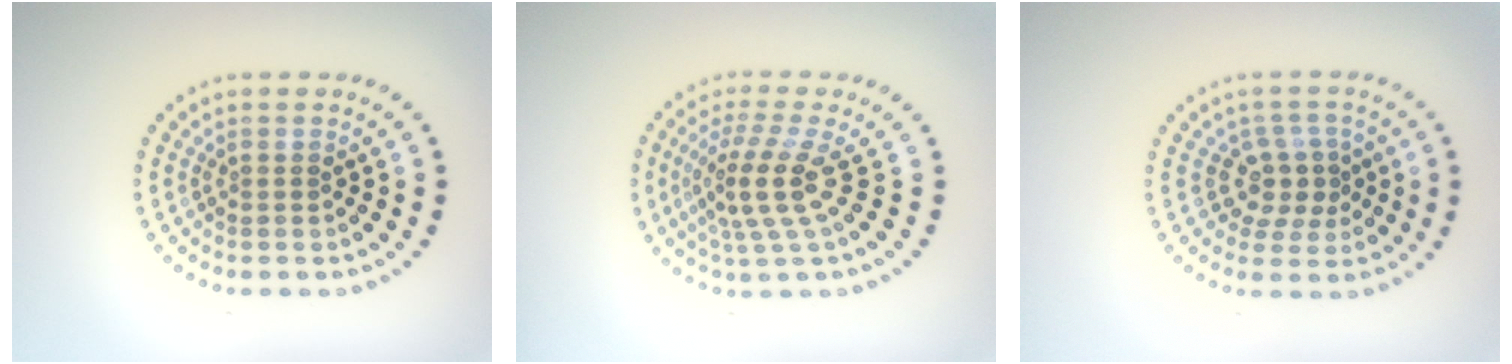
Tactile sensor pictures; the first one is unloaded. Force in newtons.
{"total": 4.1, "press": 2.8, "slide": 3.0}
{"total": 3.0, "press": 2.5, "slide": 1.7}